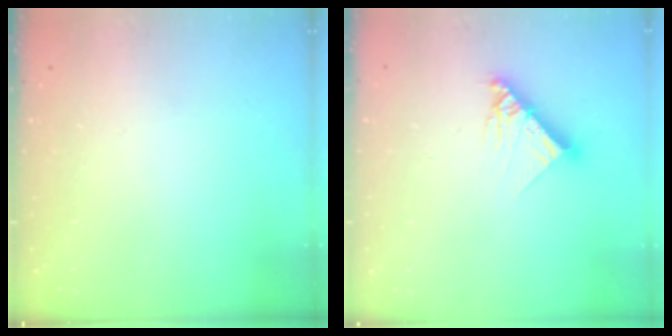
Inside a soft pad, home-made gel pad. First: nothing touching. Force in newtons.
{"total": 10.7, "press": 10.6, "slide": 0.9}